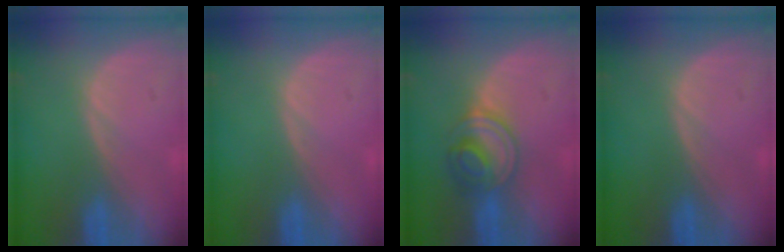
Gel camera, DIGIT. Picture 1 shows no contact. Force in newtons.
{"total": 0.0}
{"total": 5.6, "press": 5.6, "slide": 0.6}
{"total": 0.0}